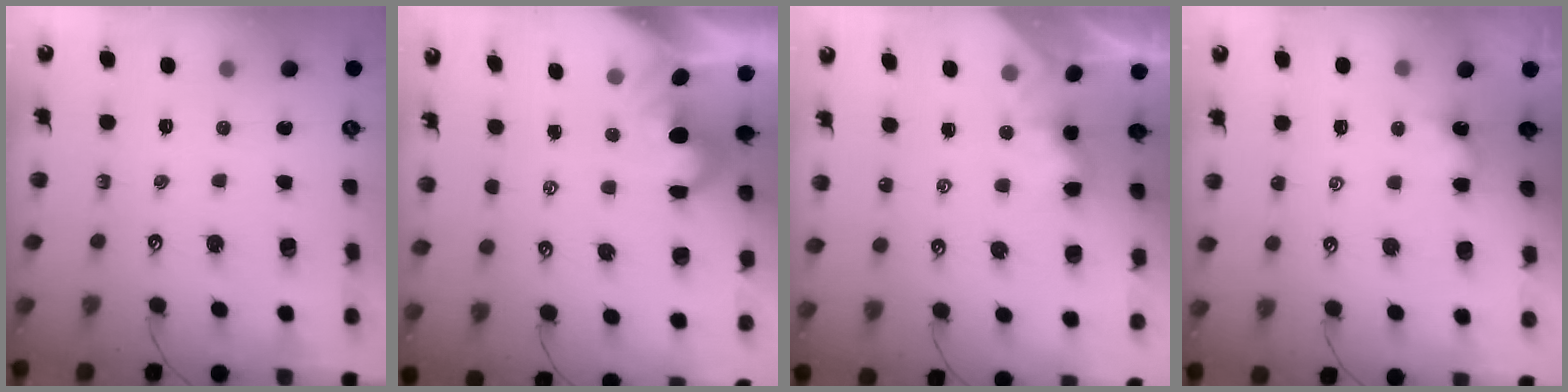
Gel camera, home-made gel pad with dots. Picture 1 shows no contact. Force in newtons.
{"total": 1.7, "press": 1.4, "slide": 1.0}
{"total": 2.3, "press": 2.3, "slide": 0.1}
{"total": 0.0}